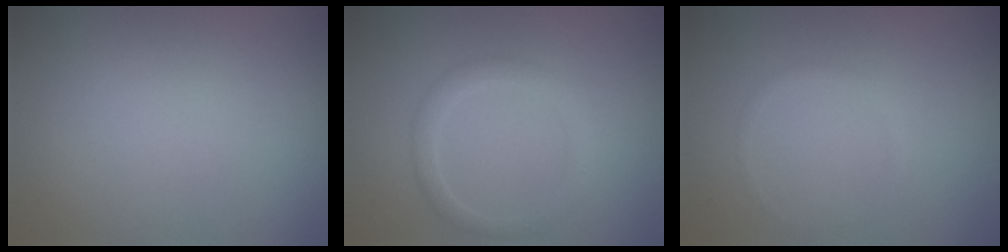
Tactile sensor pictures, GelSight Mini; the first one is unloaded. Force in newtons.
{"total": 2.0, "press": 2.0, "slide": 0.1}
{"total": 0.7, "press": 0.7, "slide": 0.1}